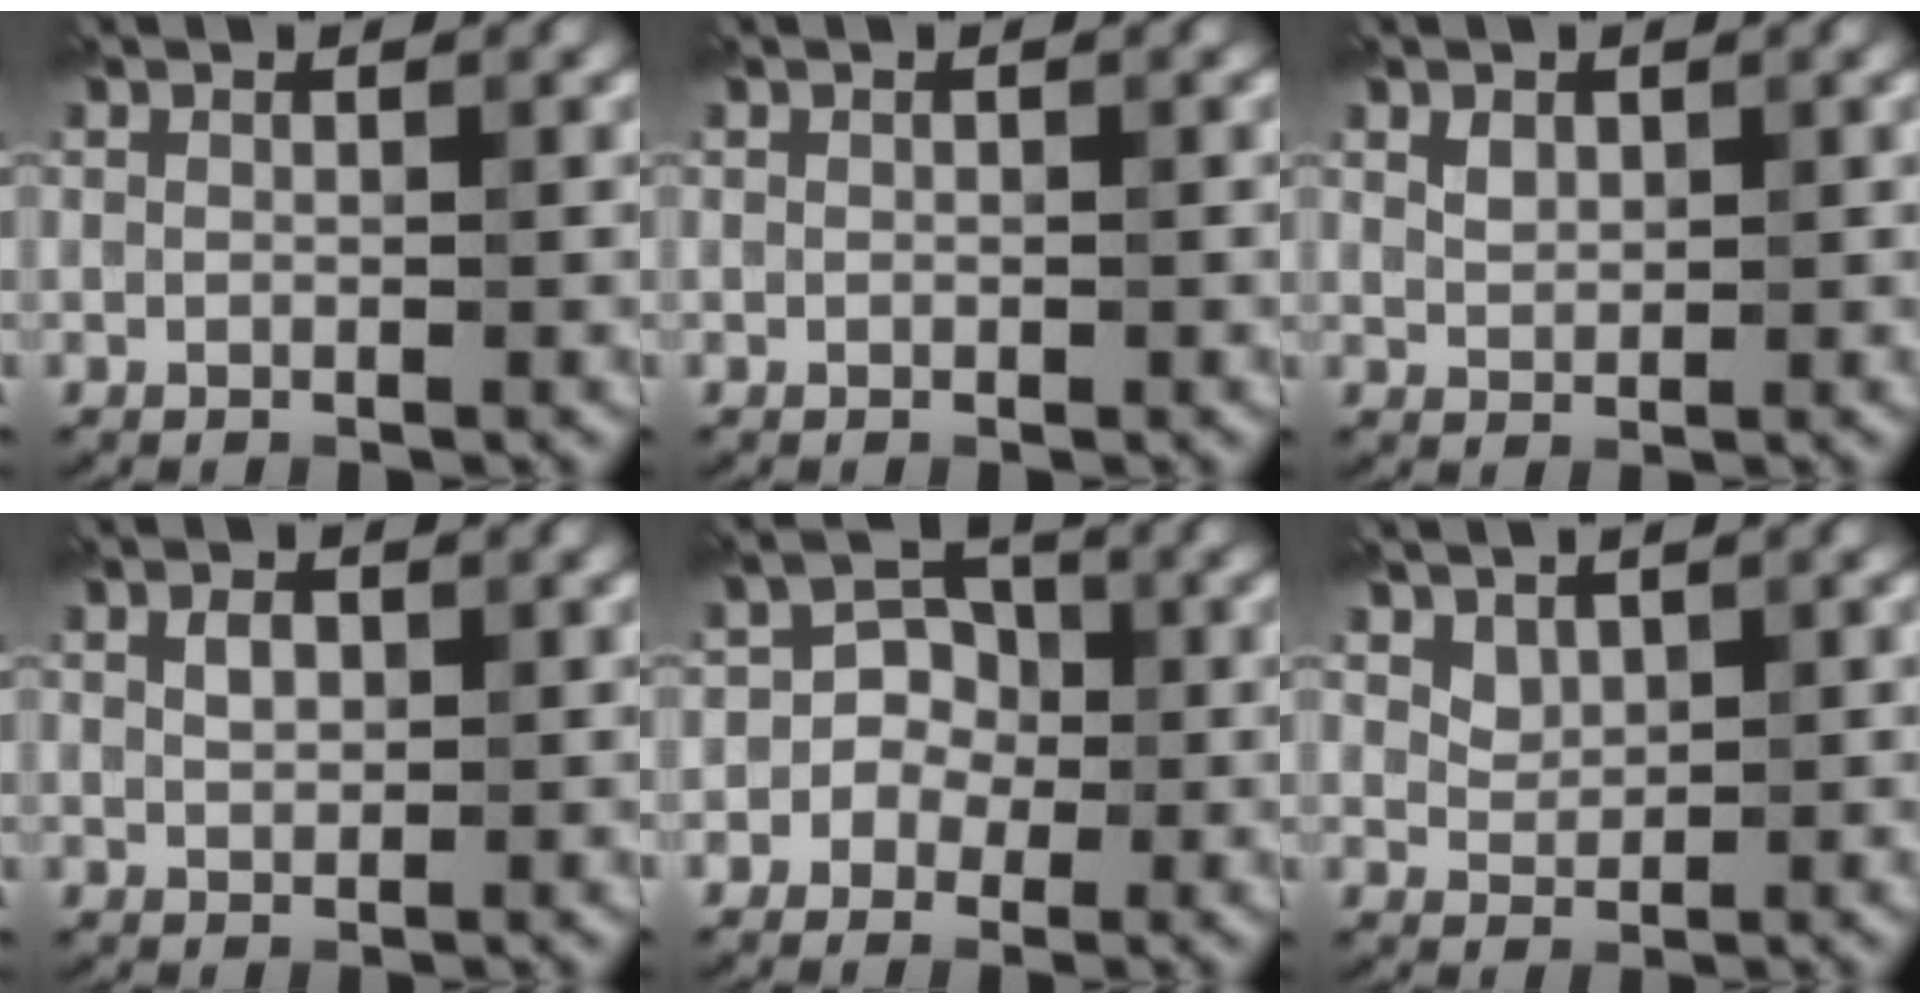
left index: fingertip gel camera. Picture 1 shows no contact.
{"total": 0.0}
{"total": 1.1, "force": [0.8, 0.7, 0.3], "torque": [-0.007, 0.005, 0.018]}
{"total": 1.2, "force": [0.6, 0.8, 0.7], "torque": [-0.016, 0.008, 0.010]}
{"total": 3.4, "force": [-0.6, 3.1, 1.3], "torque": [0.009, 0.013, -0.030]}
{"total": 1.5, "force": [1.2, 0.9, 0.2], "torque": [-0.007, -0.004, 0.030]}